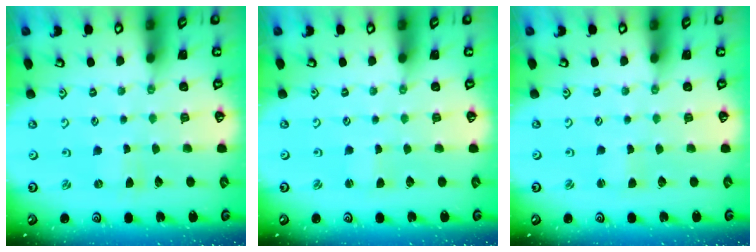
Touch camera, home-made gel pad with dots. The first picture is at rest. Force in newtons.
{"total": 0.0}
{"total": 0.9, "press": 0.9, "slide": 0.1}